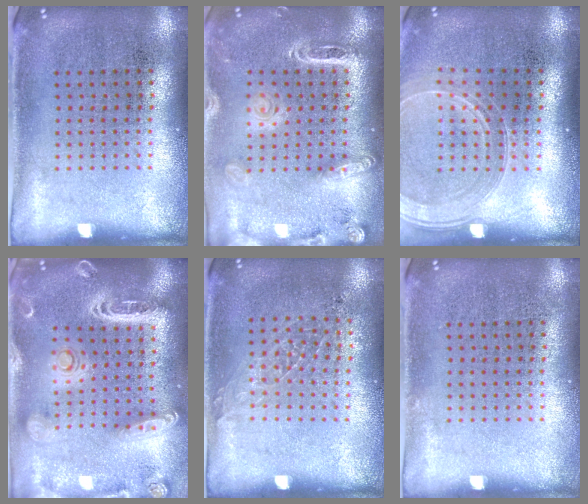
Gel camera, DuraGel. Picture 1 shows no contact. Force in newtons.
{"total": 1.9, "press": 1.8, "slide": 0.7}
{"total": 1.6, "press": 1.5, "slide": 0.7}
{"total": 2.8, "press": 2.4, "slide": 1.4}
{"total": 0.9, "press": 0.8, "slide": 0.2}
{"total": 0.0}